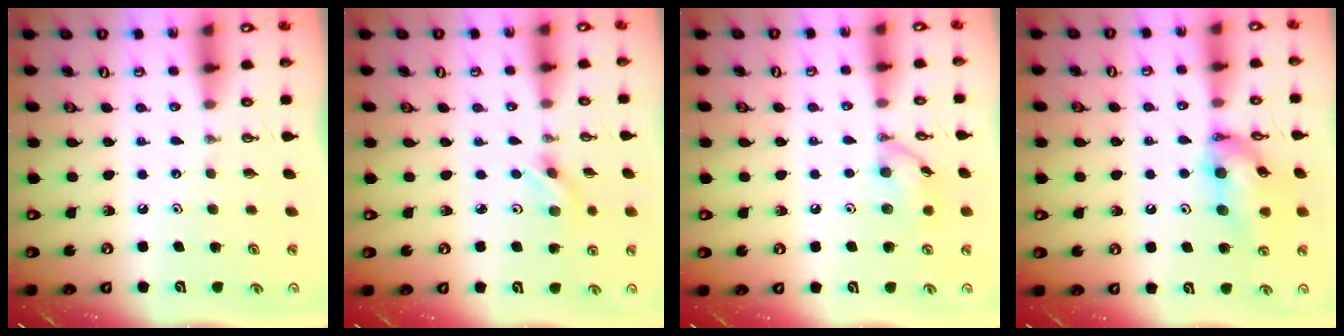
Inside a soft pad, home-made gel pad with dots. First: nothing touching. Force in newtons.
{"total": 2.6, "press": 2.4, "slide": 0.8}
{"total": 9.9, "press": 9.9, "slide": 0.4}
{"total": 14.2, "press": 14.1, "slide": 1.7}